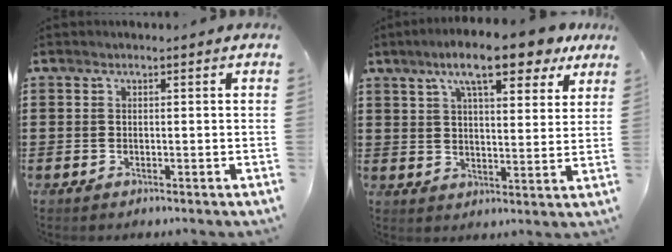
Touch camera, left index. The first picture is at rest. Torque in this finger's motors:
{"motor_torque": [1.42, -0.71, 1.05, 0.21]}